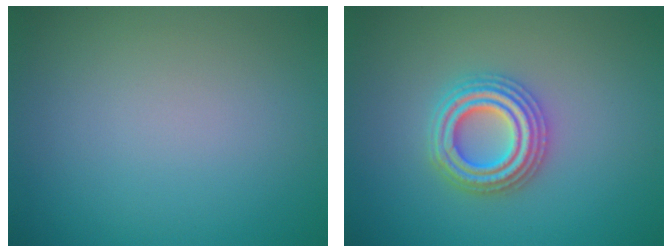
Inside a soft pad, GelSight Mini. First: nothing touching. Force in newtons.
{"total": 4.4, "press": 4.4, "slide": 0.7}